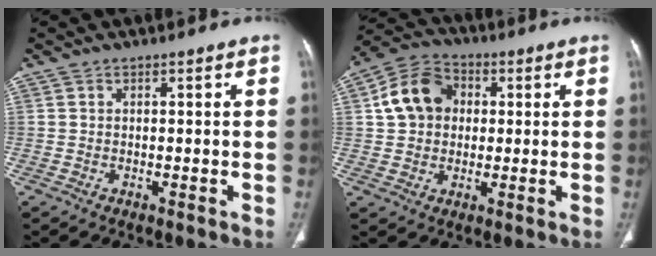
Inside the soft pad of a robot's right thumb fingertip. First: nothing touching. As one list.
[{"total": 10.8, "force": [1.8, 8.8, 6.1], "torque": [-0.094, 0.018, 0.019]}]